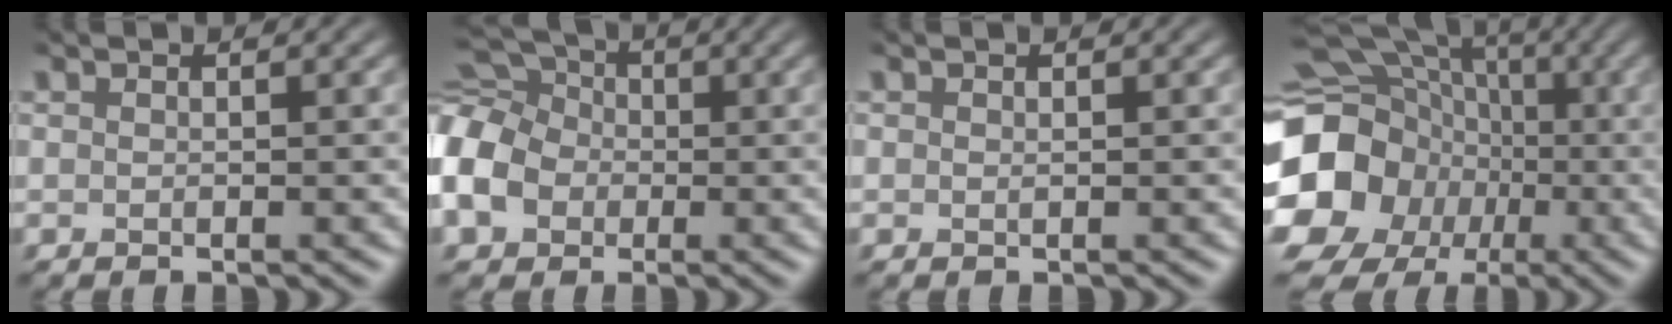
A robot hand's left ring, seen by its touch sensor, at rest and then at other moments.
{"total": 10.1, "force": [-1.3, 7.9, 6.2], "torque": [-0.143, 0.014, -0.045]}
{"total": 0.0}
{"total": 20.9, "force": [-4.6, 18.9, 7.6], "torque": [-0.169, -0.023, -0.128]}